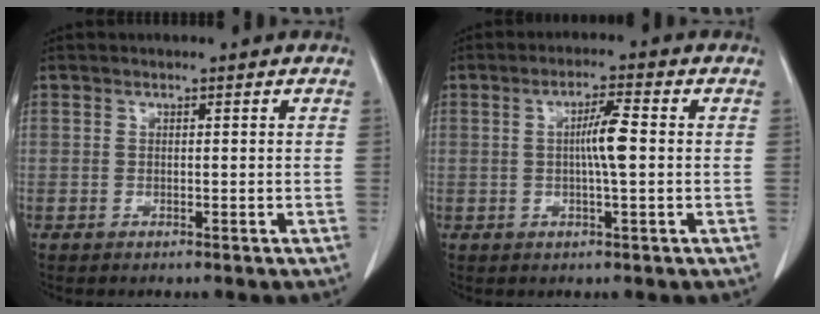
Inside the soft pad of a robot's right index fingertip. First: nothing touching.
{"total": 4.6, "force": [0.2, 0.0, 4.6], "torque": [-0.078, 0.004, 0.006]}